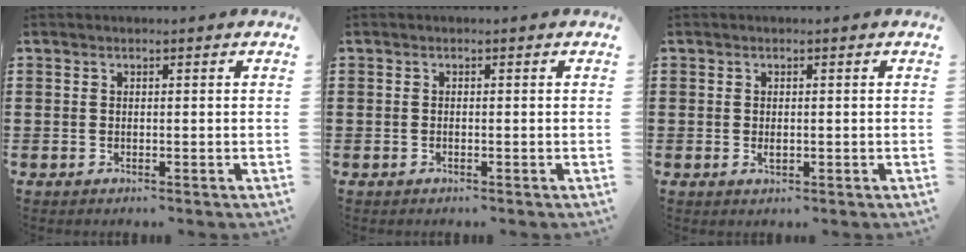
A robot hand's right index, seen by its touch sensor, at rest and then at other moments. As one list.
[{"total": 0.0}, {"total": 1.0, "force": [-0.2, 0.4, 0.9], "torque": [-0.018, -0.002, -0.004]}]